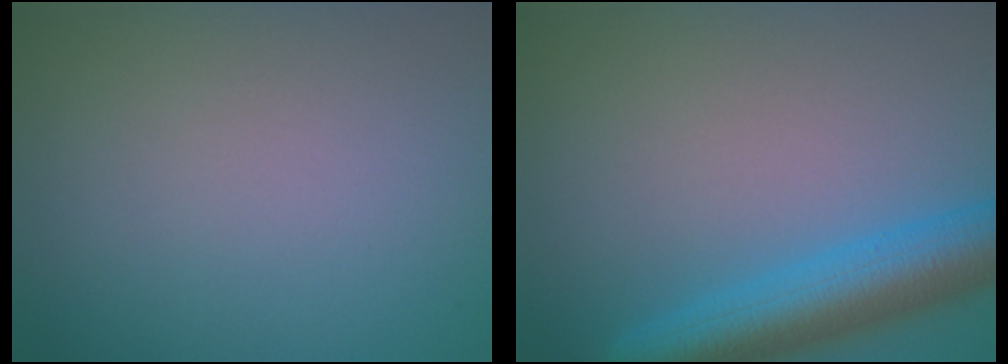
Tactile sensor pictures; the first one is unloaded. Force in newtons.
{"total": 6.7, "press": 6.7, "slide": 0.2}